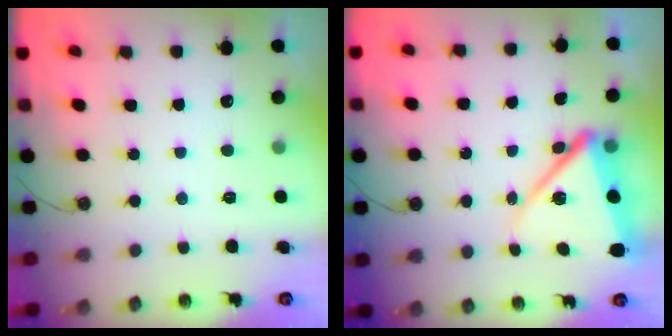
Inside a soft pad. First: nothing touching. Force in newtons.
{"total": 12.9, "press": 12.8, "slide": 1.8}